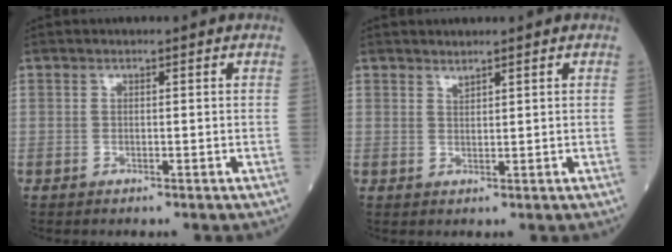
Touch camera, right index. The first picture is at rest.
{"total": 1.0, "force": [0.9, 0.0, 0.3], "torque": [-0.005, -0.006, 0.018]}